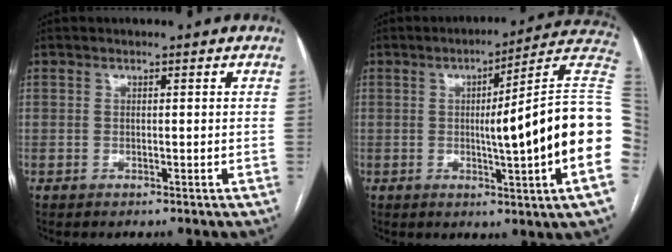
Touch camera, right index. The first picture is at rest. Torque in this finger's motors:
{"motor_torque": [2.14, 0.00, 1.05, 0.21]}